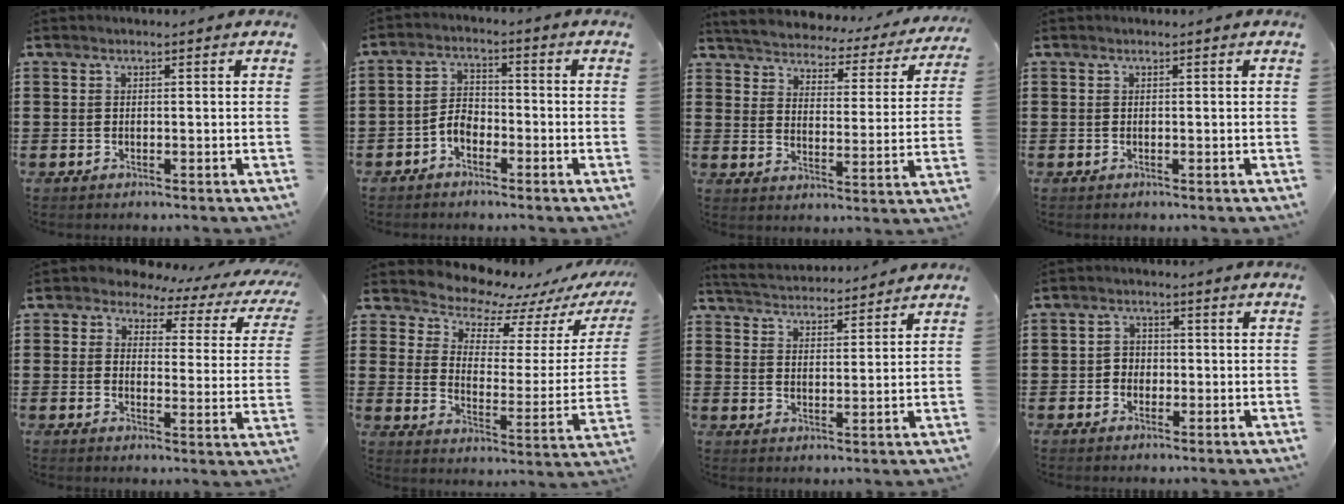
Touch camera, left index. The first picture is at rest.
{"total": 3.3, "force": [-2.2, 1.7, 1.7], "torque": [-0.050, 0.003, -0.049]}
{"total": 3.3, "force": [3.3, 0.0, 0.0], "torque": [-0.025, -0.034, 0.050]}
{"total": 0.0}
{"total": 3.6, "force": [2.7, 1.8, 1.6], "torque": [-0.050, -0.009, 0.040]}
{"total": 6.5, "force": [6.2, 1.8, 0.3], "torque": [-0.042, -0.058, 0.105]}
{"total": 3.8, "force": [3.8, 0.2, 0.1], "torque": [-0.020, -0.020, 0.066]}
{"total": 2.1, "force": [-0.6, 1.9, 0.7], "torque": [-0.021, 0.007, -0.016]}